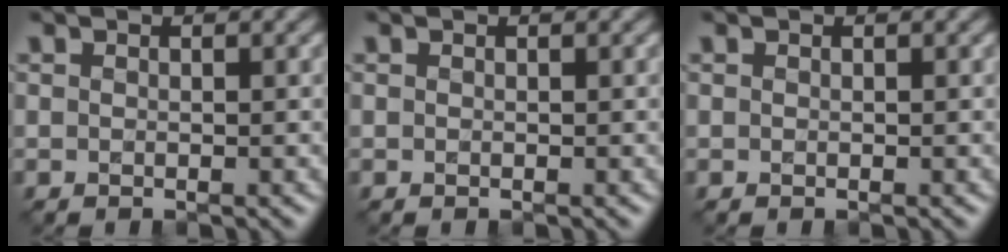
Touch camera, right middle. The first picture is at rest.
{"total": 0.0}
{"total": 0.0}